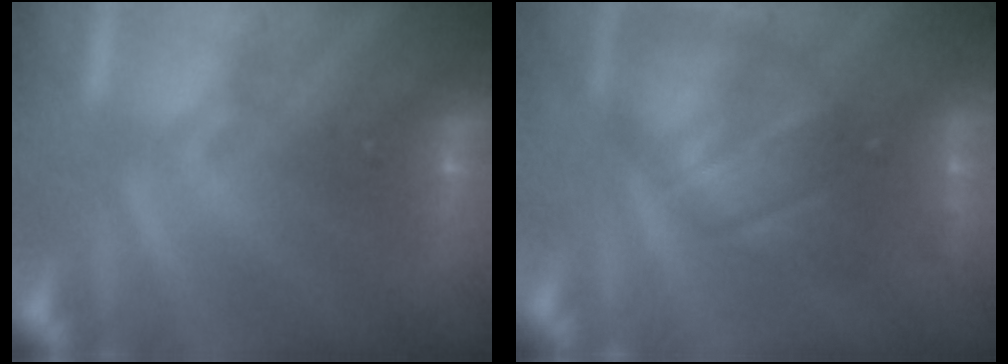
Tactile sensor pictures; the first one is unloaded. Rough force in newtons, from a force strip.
{"total": 7.3}